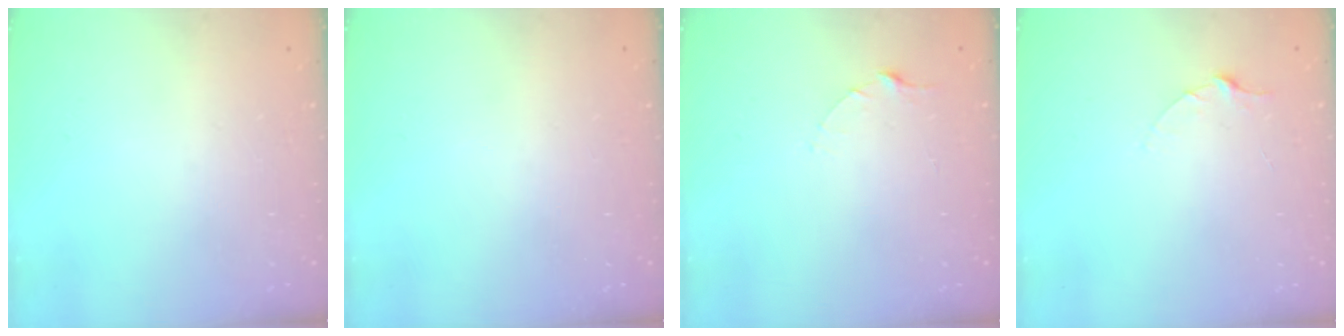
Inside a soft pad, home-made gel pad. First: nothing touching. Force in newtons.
{"total": 0.0}
{"total": 2.5, "press": 2.5, "slide": 0.3}
{"total": 5.2, "press": 5.2, "slide": 0.5}